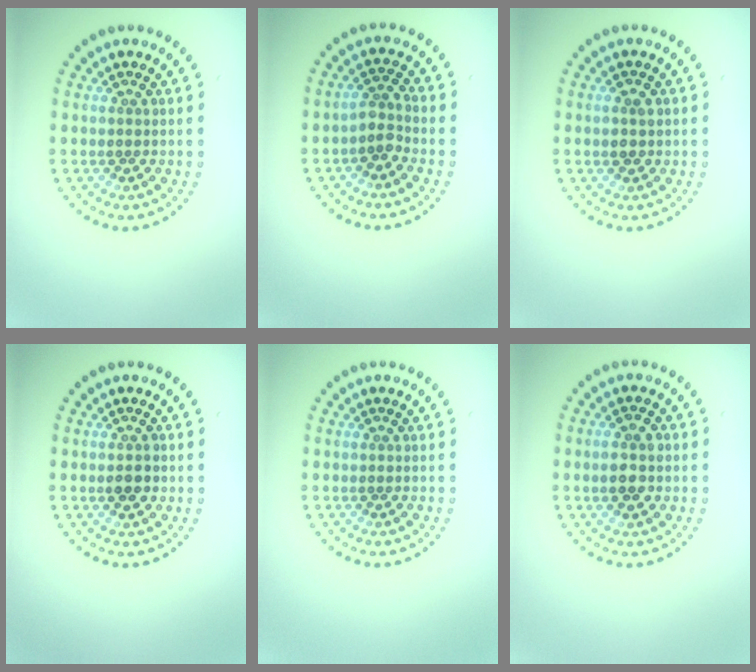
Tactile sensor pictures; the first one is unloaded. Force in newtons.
{"total": 2.0, "press": 1.5, "slide": 1.3}
{"total": 1.5, "press": 1.5, "slide": 0.2}
{"total": 1.6, "press": 1.6, "slide": 0.2}
{"total": 0.0}
{"total": 3.3, "press": 3.3, "slide": 0.1}